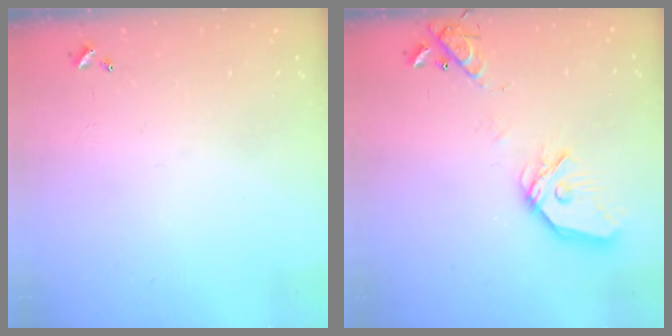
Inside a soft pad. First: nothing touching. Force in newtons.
{"total": 15.8, "press": 15.6, "slide": 2.1}